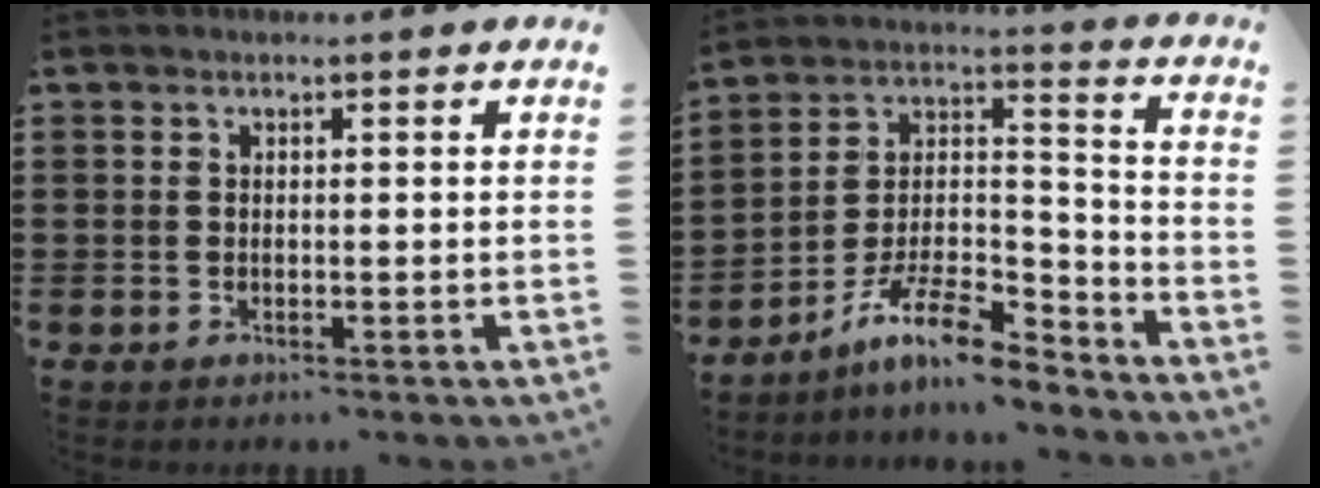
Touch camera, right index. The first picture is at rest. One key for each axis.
{"total": 11.2, "fx": -9.1, "fy": 2.4, "fz": 6.1, "tx": -0.119, "ty": 0.022, "tz": -0.178}